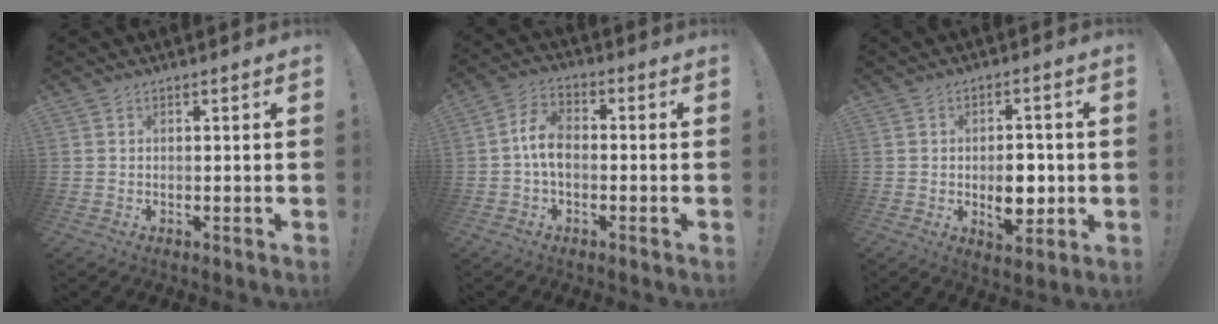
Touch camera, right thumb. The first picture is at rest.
{"total": 8.0, "force": [-0.7, 5.1, 6.1], "torque": [-0.120, 0.013, -0.008]}
{"total": 8.9, "force": [-1.4, 5.5, 6.8], "torque": [-0.095, 0.011, -0.019]}